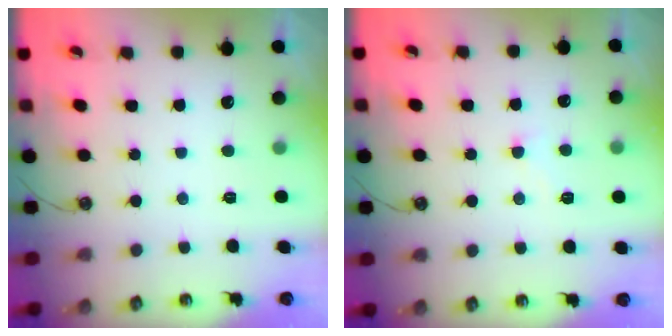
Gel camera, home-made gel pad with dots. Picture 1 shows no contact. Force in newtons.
{"total": 0.9, "press": 0.7, "slide": 0.5}